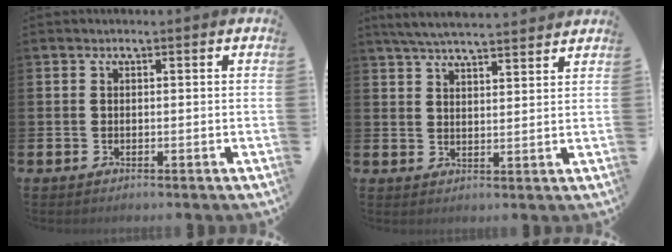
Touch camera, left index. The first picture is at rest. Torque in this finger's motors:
{"motor_torque": [0.95, -1.19, 0.56, 0.16]}